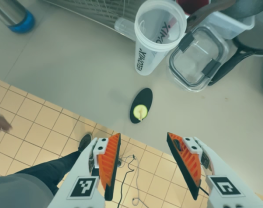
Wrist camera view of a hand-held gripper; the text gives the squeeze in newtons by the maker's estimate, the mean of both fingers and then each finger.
{"total": 0.5, "left": 0.2, "right": 0.8}